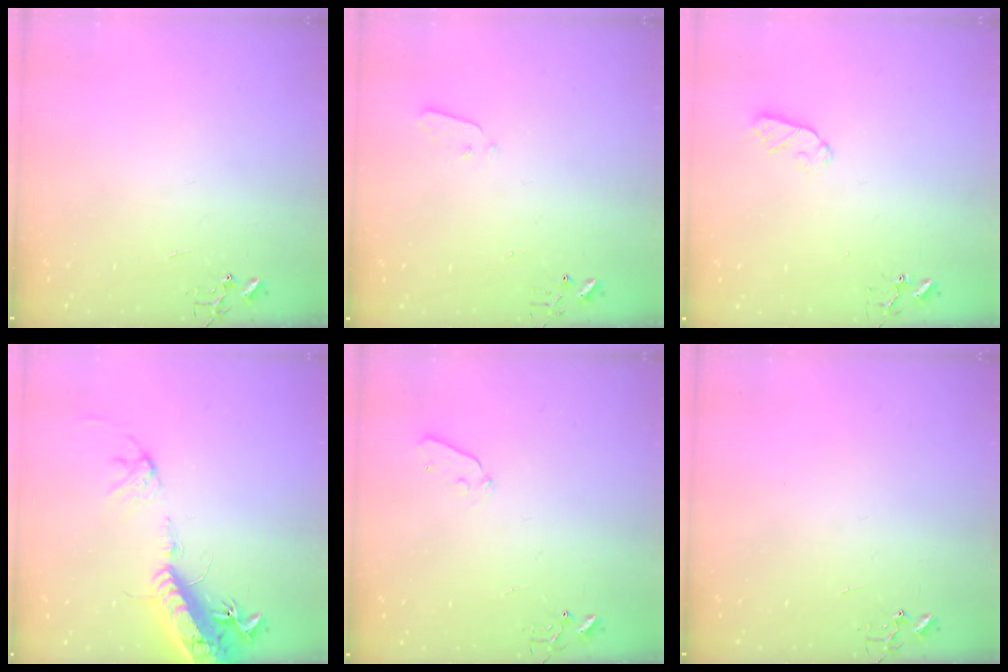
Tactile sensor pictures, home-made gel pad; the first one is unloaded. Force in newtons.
{"total": 3.5, "press": 3.5, "slide": 0.2}
{"total": 5.5, "press": 5.5, "slide": 0.5}
{"total": 18.2, "press": 17.7, "slide": 4.2}
{"total": 4.0, "press": 4.0, "slide": 0.4}
{"total": 0.0}